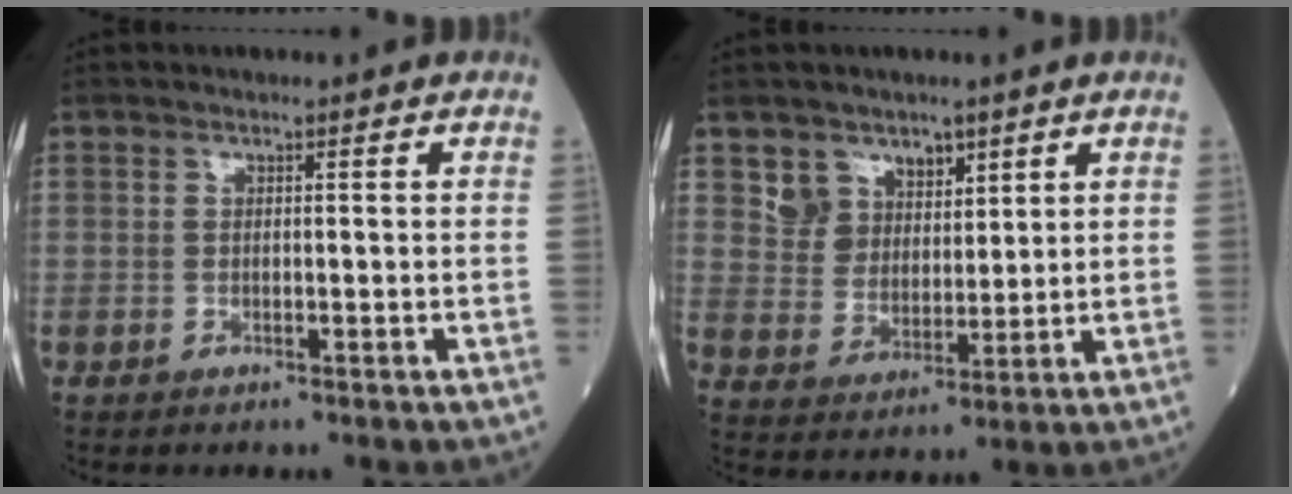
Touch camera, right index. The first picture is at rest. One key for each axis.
{"total": 6.0, "fx": 3.8, "fy": 4.5, "fz": 0.9, "tx": -0.014, "ty": 0.008, "tz": 0.077}